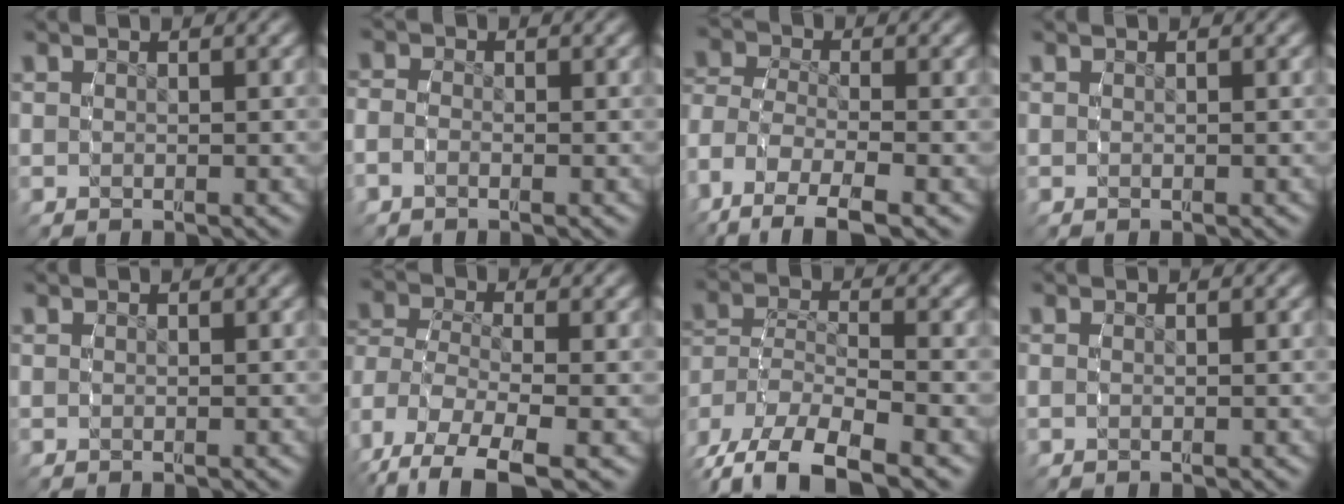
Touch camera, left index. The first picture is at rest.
{"total": 1.6, "force": [-0.7, 1.2, 0.7], "torque": [-0.022, -0.006, -0.016]}
{"total": 7.7, "force": [-3.8, 4.8, 4.8], "torque": [-0.115, -0.044, -0.044]}
{"total": 0.0}
{"total": 0.0}
{"total": 8.2, "force": [-2.9, 5.6, 5.2], "torque": [-0.134, -0.051, -0.022]}
{"total": 8.2, "force": [-3.4, 6.0, 4.5], "torque": [-0.104, -0.024, -0.055]}
{"total": 0.6, "force": [-0.2, 0.4, 0.4], "torque": [-0.009, 0.000, -0.007]}